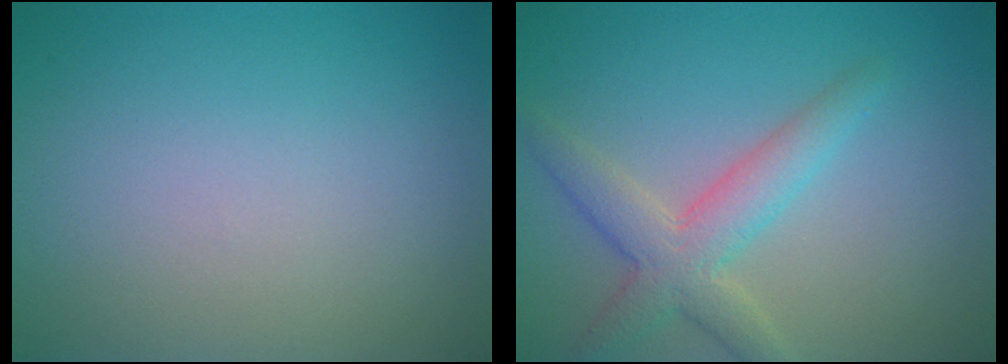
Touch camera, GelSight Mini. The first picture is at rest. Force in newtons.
{"total": 4.1, "press": 4.1, "slide": 0.2}